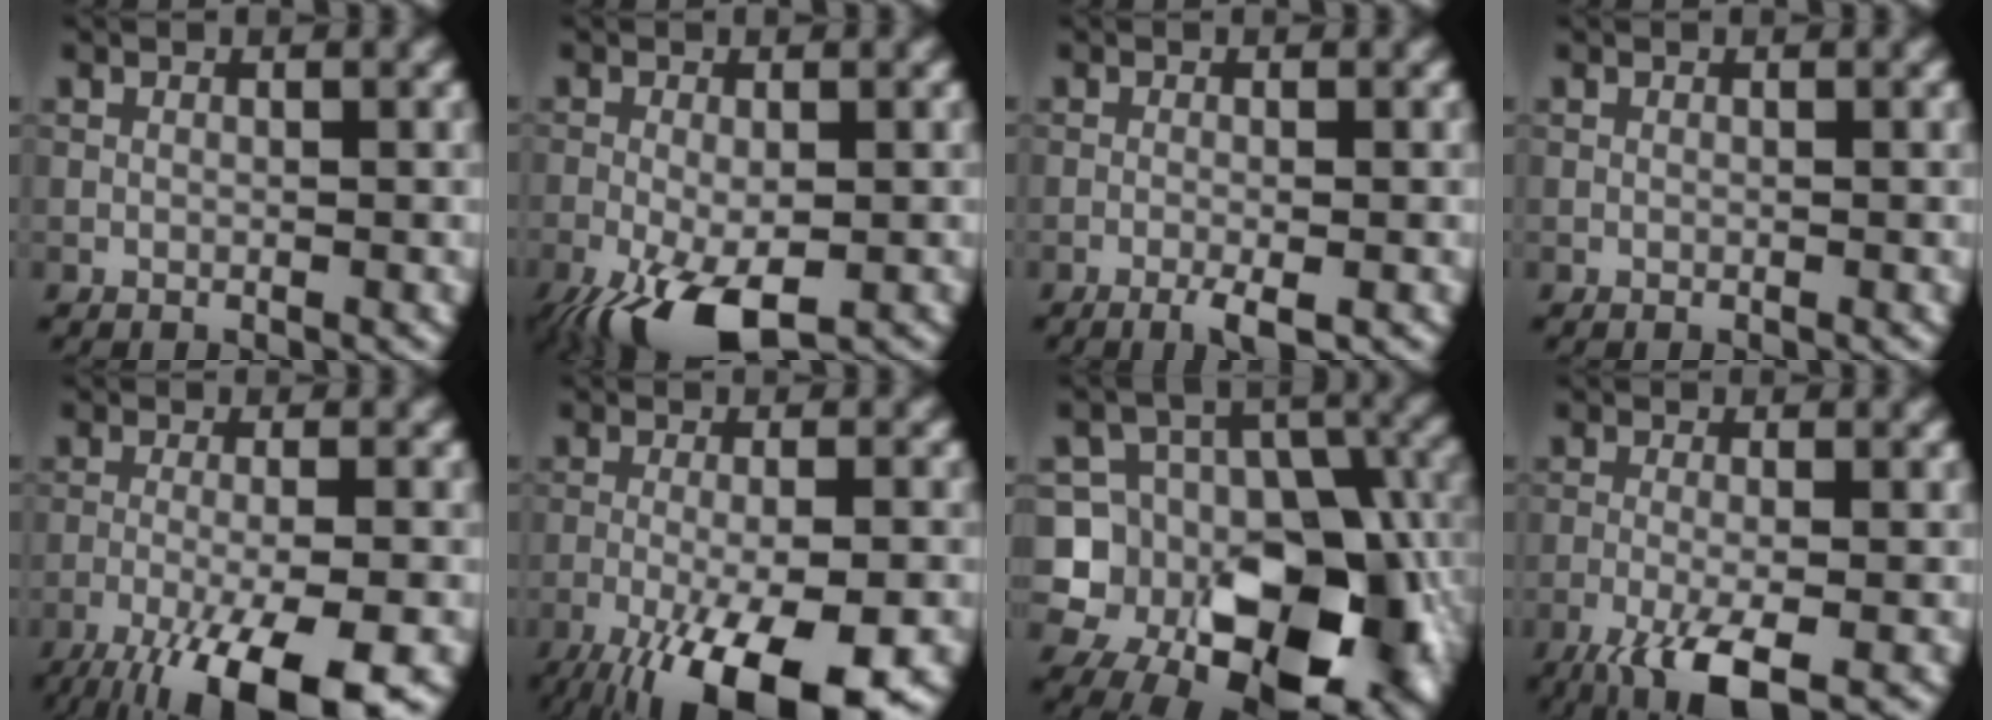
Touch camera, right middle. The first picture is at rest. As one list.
[{"total": 7.8, "force": [-4.1, 3.0, 5.9], "torque": [-0.121, -0.020, -0.068]}, {"total": 2.1, "force": [-1.1, 0.3, 1.7], "torque": [-0.030, -0.002, -0.021]}, {"total": 0.0}, {"total": 11.5, "force": [-7.2, 2.9, 8.4], "torque": [-0.138, -0.033, -0.109]}, {"total": 13.1, "force": [-7.5, 3.9, 10.0], "torque": [-0.154, -0.031, -0.115]}, {"total": 15.0, "force": [-4.2, 11.1, 9.2], "torque": [-0.135, -0.009, -0.068]}, {"total": 6.1, "force": [-3.4, 1.5, 4.9], "torque": [-0.090, -0.005, -0.068]}]